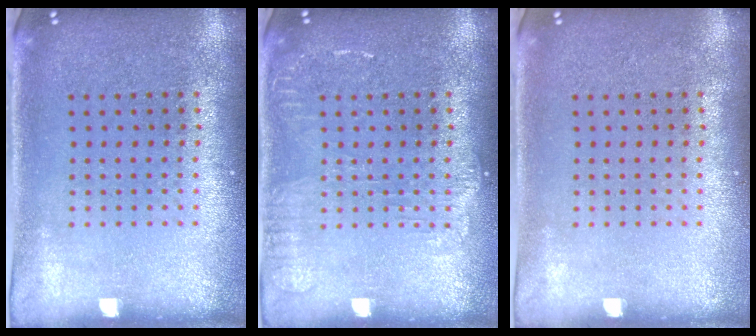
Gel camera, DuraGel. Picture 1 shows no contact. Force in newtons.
{"total": 1.6, "press": 1.5, "slide": 0.3}
{"total": 0.0}